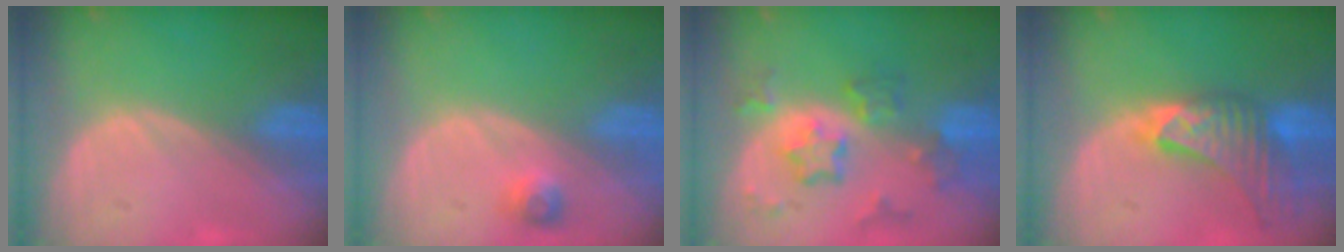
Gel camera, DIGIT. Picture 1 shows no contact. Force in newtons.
{"total": 2.2, "press": 2.2, "slide": 0.4}
{"total": 8.2, "press": 7.2, "slide": 3.9}
{"total": 9.1, "press": 8.2, "slide": 4.0}